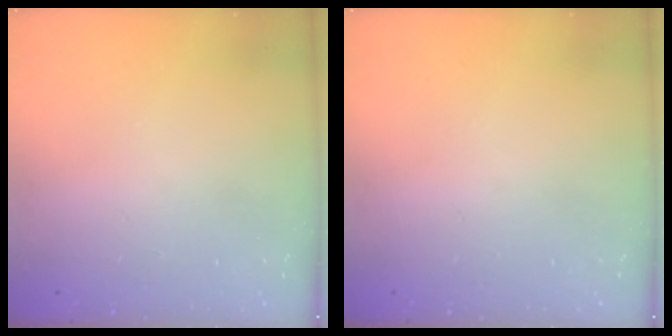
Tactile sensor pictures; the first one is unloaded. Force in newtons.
{"total": 0.0}